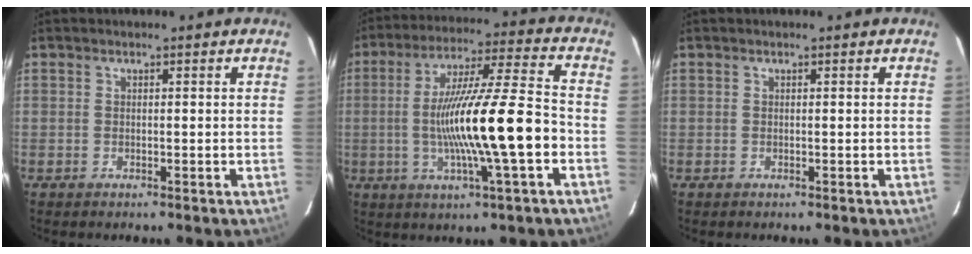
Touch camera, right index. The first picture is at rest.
{"total": 16.4, "force": [-3.2, 0.1, 16.1], "torque": [-0.285, 0.001, -0.057]}
{"total": 0.0}